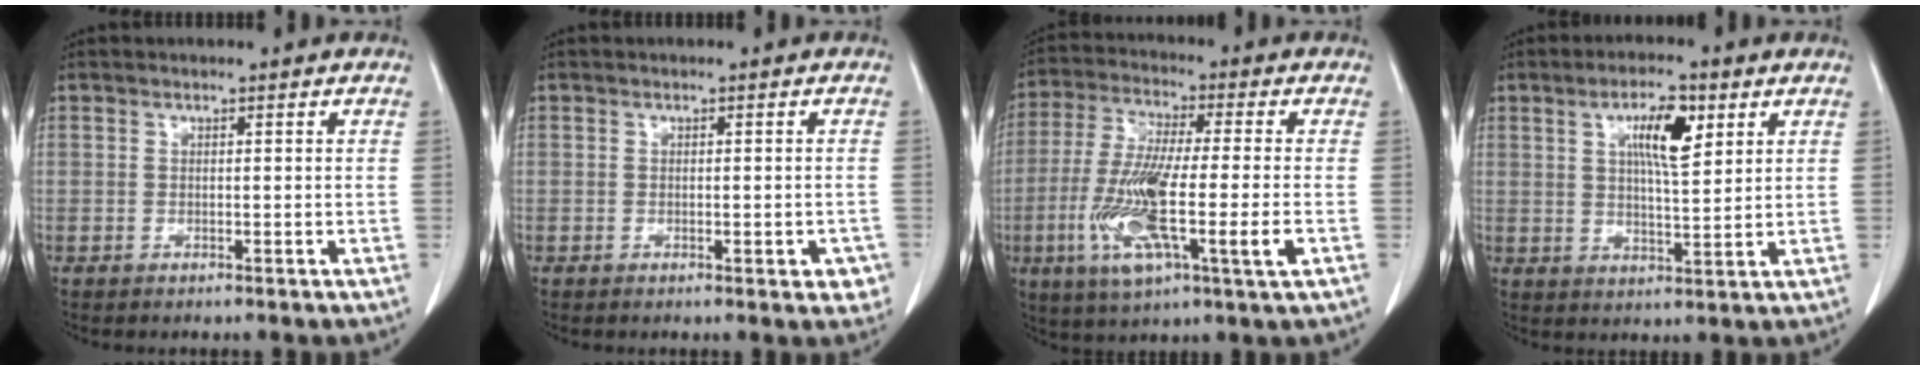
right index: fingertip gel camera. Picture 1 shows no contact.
{"total": 3.1, "force": [-1.3, 1.1, 2.5], "torque": [-0.021, 0.000, -0.013]}
{"total": 15.5, "force": [-3.9, 1.5, 15.0], "torque": [-0.295, -0.022, -0.071]}
{"total": 7.5, "force": [3.1, 1.8, 6.6], "torque": [-0.114, 0.002, 0.051]}